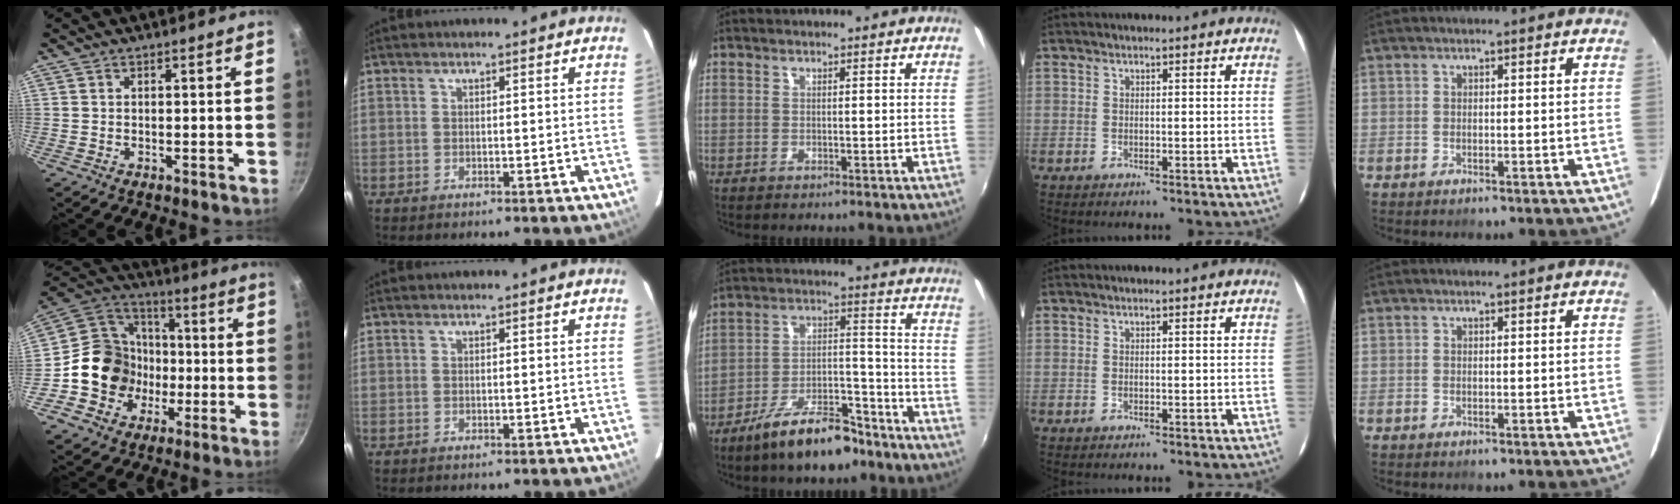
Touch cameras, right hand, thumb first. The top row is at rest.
{"thumb": {"total": 15.7, "force": [-3.4, 13.9, 6.3], "torque": [-0.075, 0.041, -0.067]}, "middle": {"total": 13.4, "force": [-10.1, 4.8, 7.4], "torque": [-0.131, 0.024, -0.158]}}